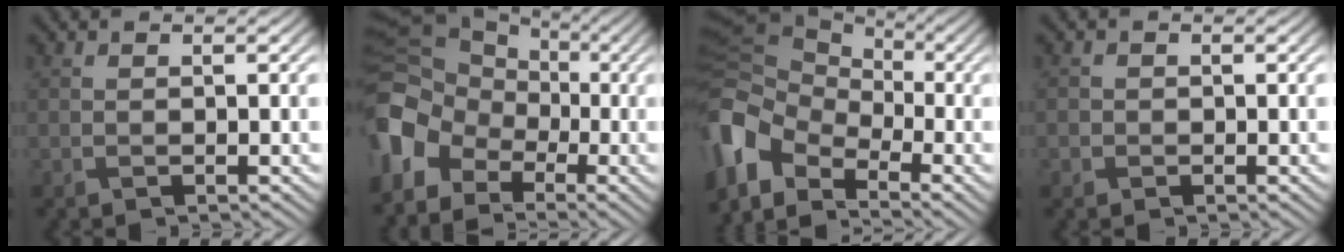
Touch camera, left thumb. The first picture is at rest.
{"total": 11.5, "force": [-3.5, 9.8, 4.9], "torque": [-0.172, -0.024, -0.073]}
{"total": 11.5, "force": [-5.1, 7.7, 6.8], "torque": [-0.193, -0.014, -0.104]}
{"total": 1.3, "force": [-0.3, 1.2, 0.1], "torque": [0.005, -0.002, -0.010]}